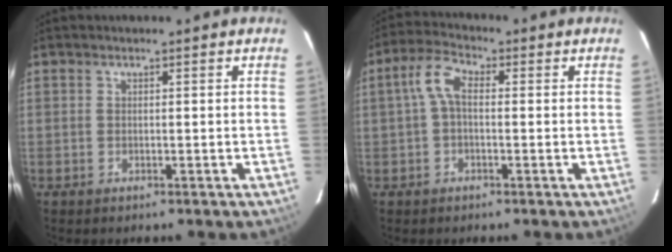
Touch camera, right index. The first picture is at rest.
{"total": 4.9, "force": [0.0, 2.5, 4.2], "torque": [-0.090, 0.019, 0.000]}